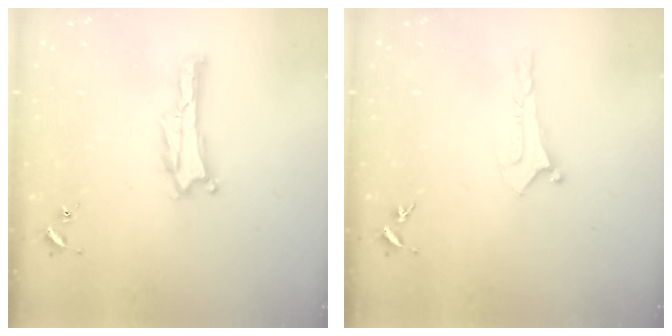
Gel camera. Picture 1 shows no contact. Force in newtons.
{"total": 0.0}